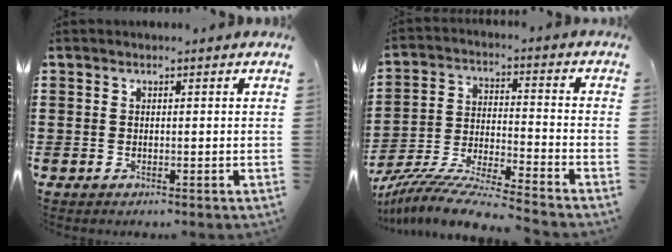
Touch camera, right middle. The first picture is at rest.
{"total": 9.3, "force": [-8.9, -0.3, 2.8], "torque": [-0.061, -0.001, -0.180]}